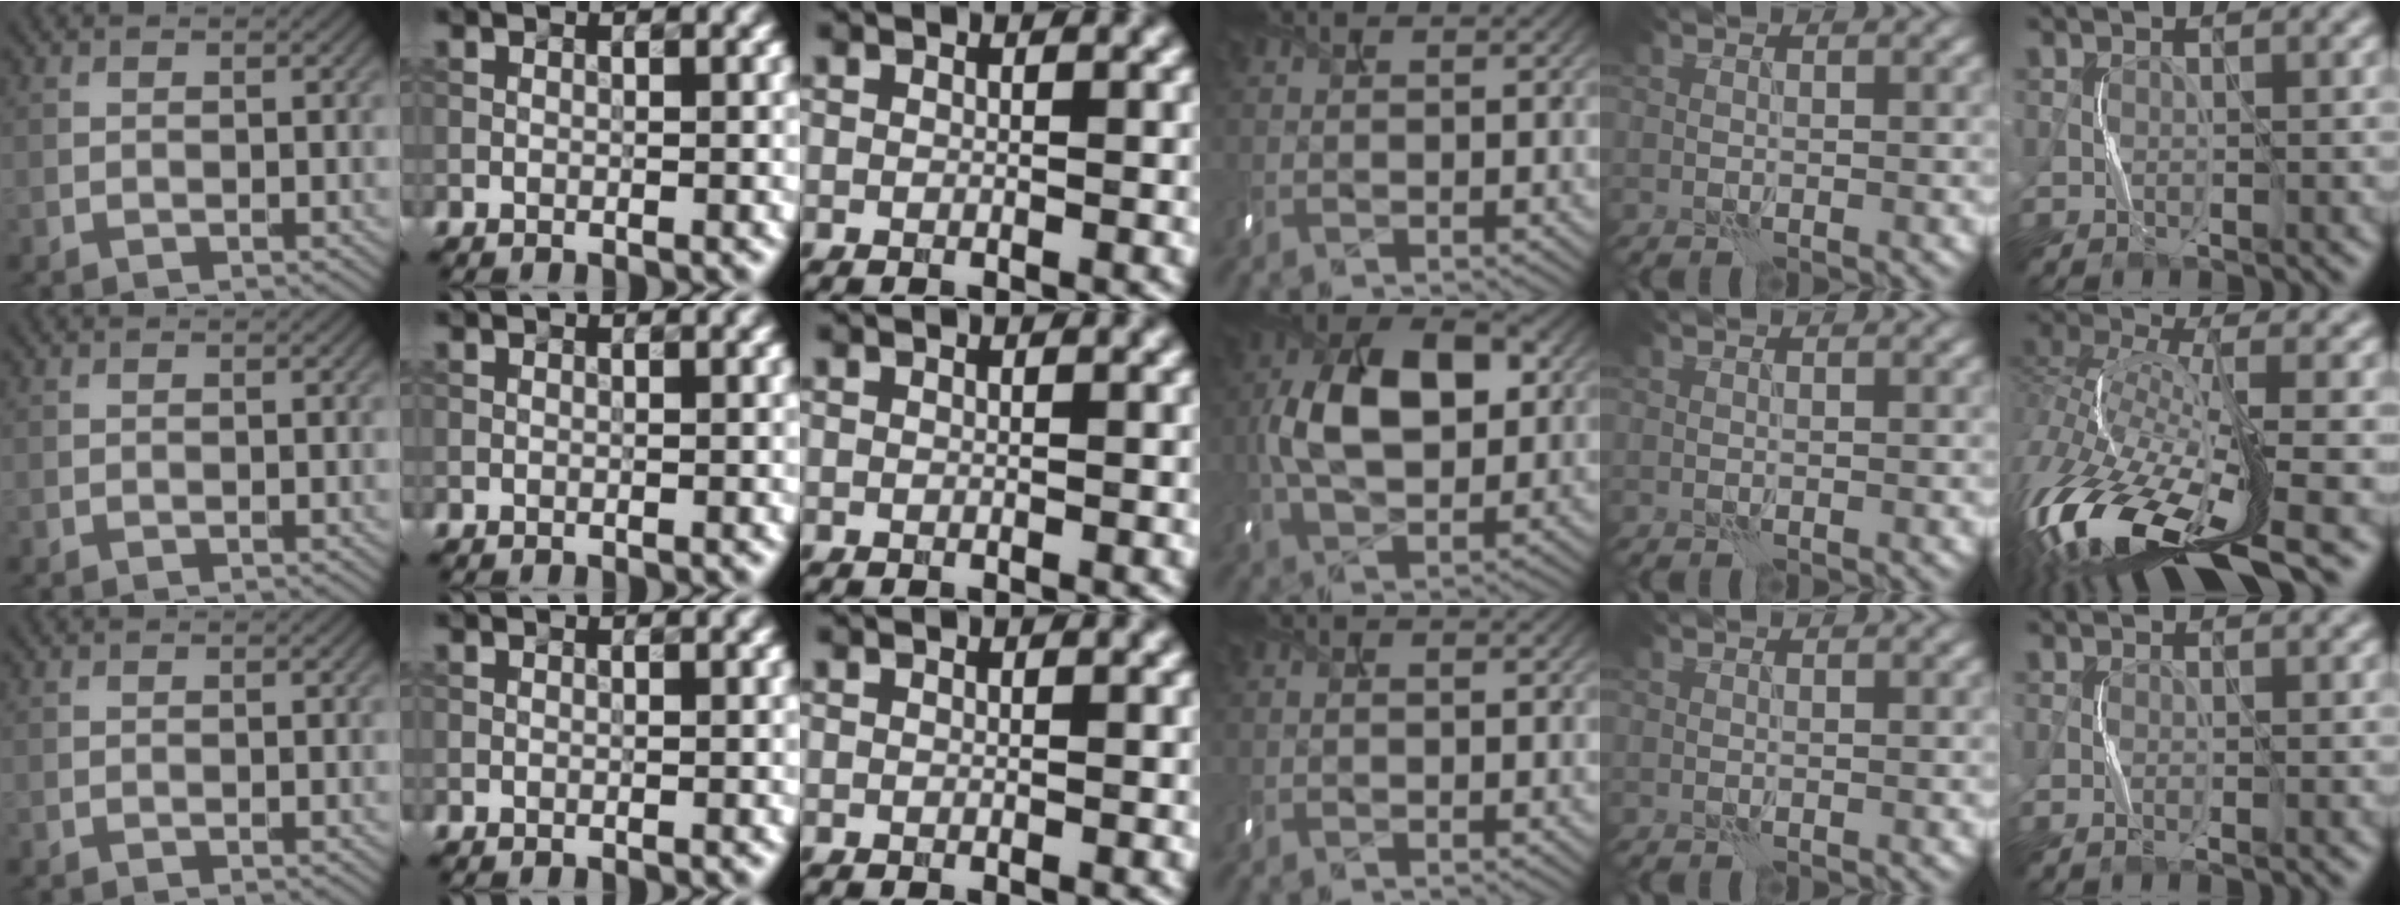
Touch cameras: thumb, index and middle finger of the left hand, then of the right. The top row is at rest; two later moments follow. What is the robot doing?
{"motion": "shake", "object": "handbell"}